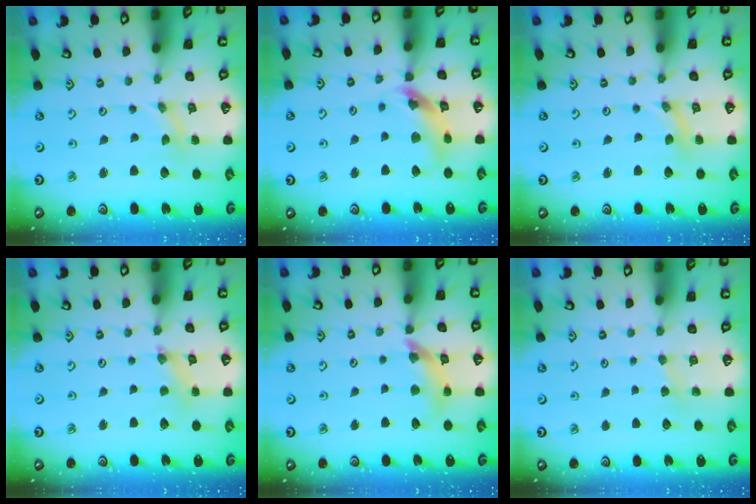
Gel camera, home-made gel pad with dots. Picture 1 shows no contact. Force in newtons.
{"total": 12.6, "press": 12.5, "slide": 1.7}
{"total": 0.0}
{"total": 1.3, "press": 1.3, "slide": 0.3}
{"total": 10.7, "press": 10.6, "slide": 1.4}
{"total": 2.9, "press": 2.9, "slide": 0.3}